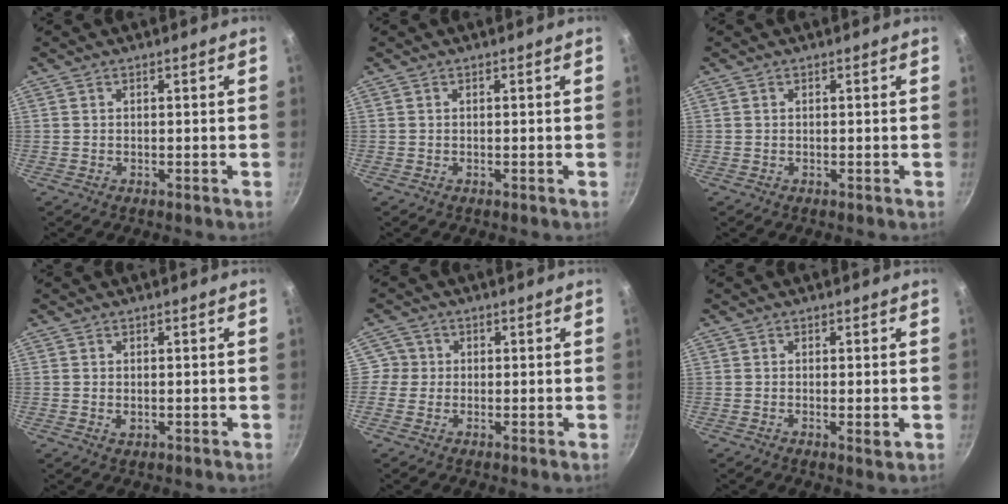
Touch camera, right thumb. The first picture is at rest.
{"total": 0.0}
{"total": 0.0}
{"total": 1.4, "force": [0.0, 1.0, 0.9], "torque": [-0.014, -0.003, 0.001]}
{"total": 3.1, "force": [0.0, 3.1, 0.2], "torque": [0.026, 0.007, -0.008]}
{"total": 2.0, "force": [-0.3, 0.5, 1.9], "torque": [-0.036, -0.007, -0.005]}